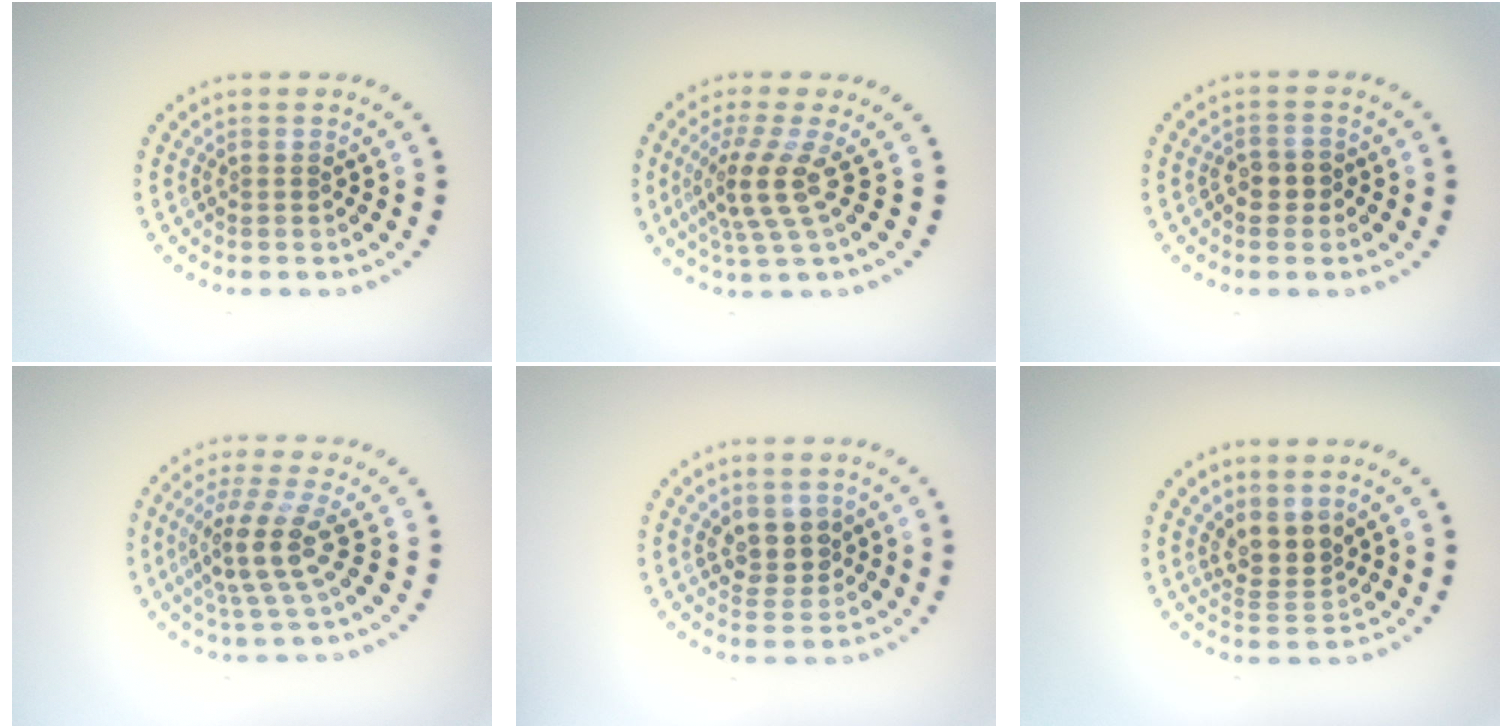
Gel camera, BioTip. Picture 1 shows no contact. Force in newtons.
{"total": 3.9, "press": 2.8, "slide": 2.6}
{"total": 1.5, "press": 1.4, "slide": 0.4}
{"total": 4.2, "press": 3.2, "slide": 2.8}
{"total": 3.0, "press": 2.8, "slide": 0.8}
{"total": 2.9, "press": 2.3, "slide": 1.8}